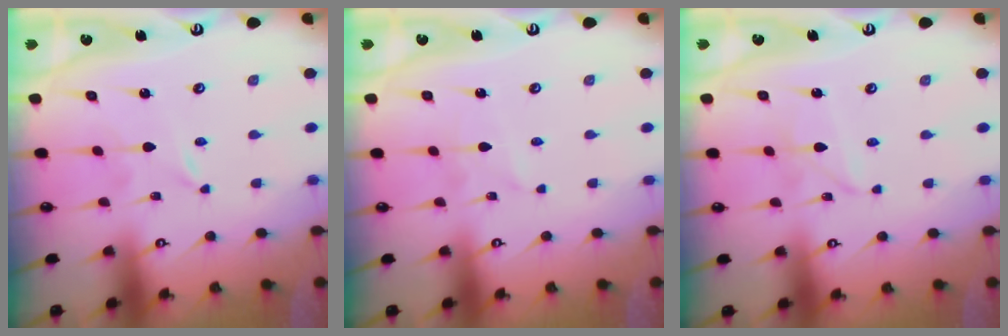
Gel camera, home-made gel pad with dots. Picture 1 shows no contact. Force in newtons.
{"total": 1.4, "press": 1.4, "slide": 0.1}
{"total": 3.4, "press": 3.4, "slide": 0.2}